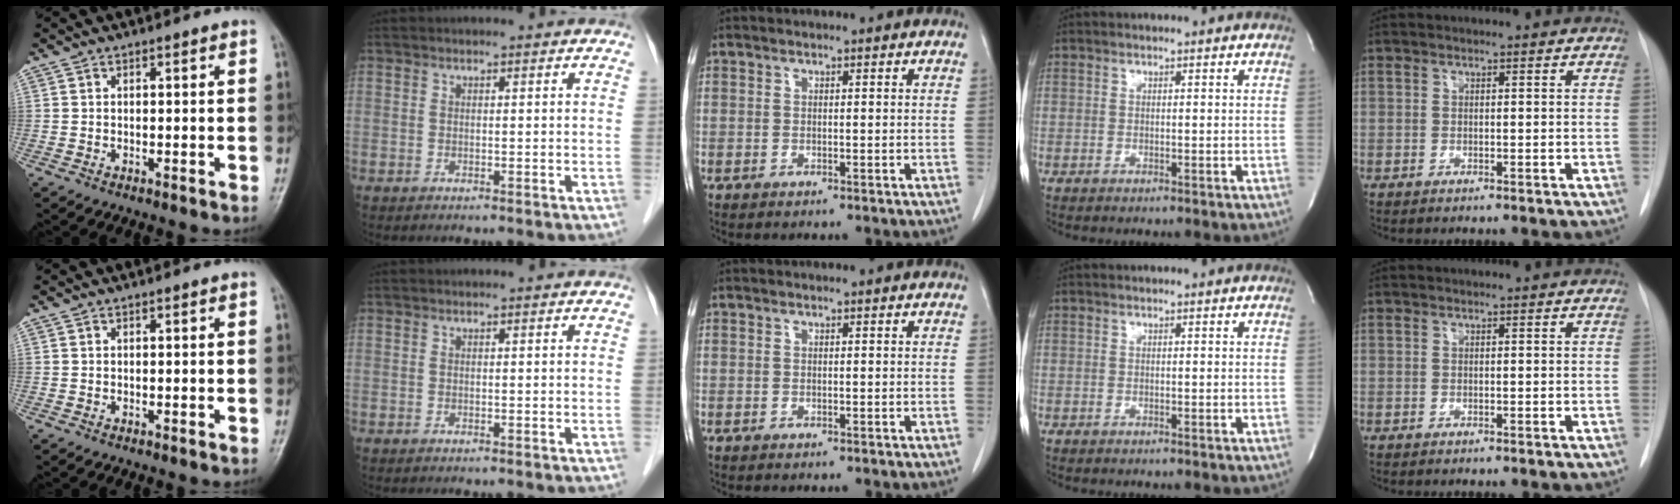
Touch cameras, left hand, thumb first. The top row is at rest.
{}